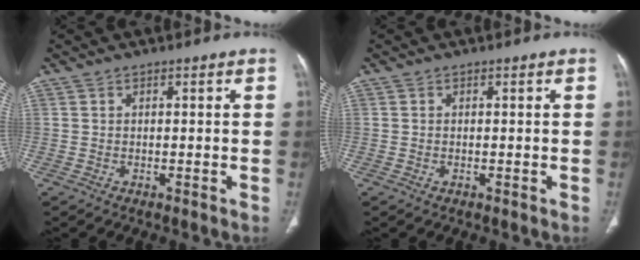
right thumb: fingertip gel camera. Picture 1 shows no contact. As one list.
[{"total": 0.0}]